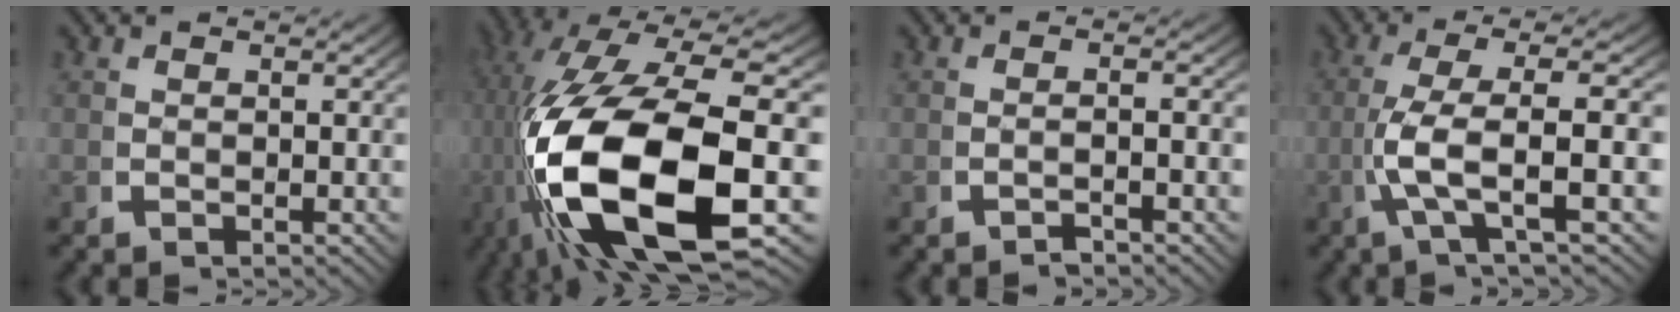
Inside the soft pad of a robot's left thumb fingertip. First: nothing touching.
{"total": 22.7, "force": [-2.3, 11.8, 19.3], "torque": [-0.441, -0.073, 0.020]}
{"total": 1.3, "force": [-1.1, -0.1, 0.7], "torque": [-0.011, 0.009, -0.025]}
{"total": 7.0, "force": [-0.5, 1.7, 6.8], "torque": [-0.158, -0.001, -0.004]}